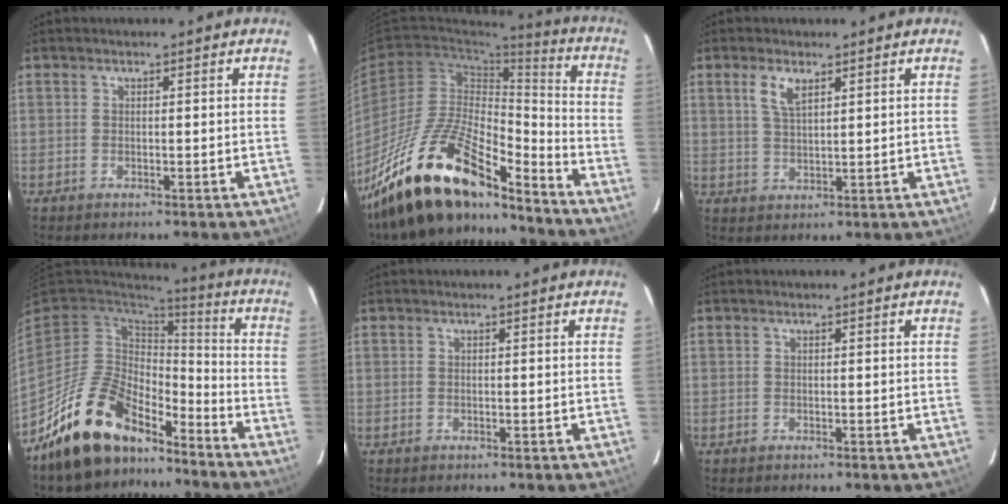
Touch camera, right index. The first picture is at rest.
{"total": 23.0, "force": [-17.5, 7.3, 13.0], "torque": [-0.245, -0.007, -0.308]}
{"total": 4.1, "force": [2.2, 1.6, 3.1], "torque": [-0.060, 0.002, 0.044]}
{"total": 17.3, "force": [-13.3, 7.9, 7.7], "torque": [-0.168, 0.012, -0.222]}
{"total": 0.0}
{"total": 0.0}